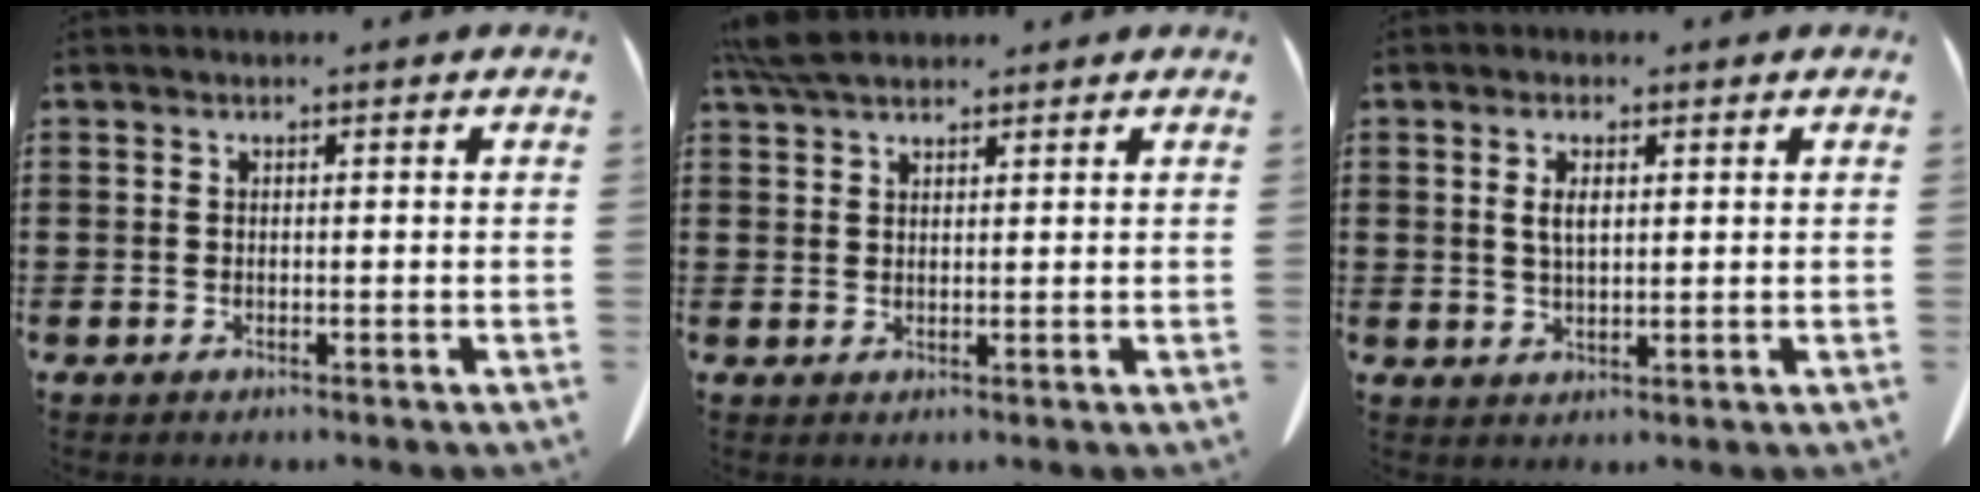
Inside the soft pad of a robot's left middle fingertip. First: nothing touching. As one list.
[{"total": 4.9, "force": [4.1, 1.4, 2.4], "torque": [-0.058, -0.001, 0.077]}, {"total": 3.3, "force": [1.1, 1.2, 2.8], "torque": [-0.051, 0.002, 0.016]}]